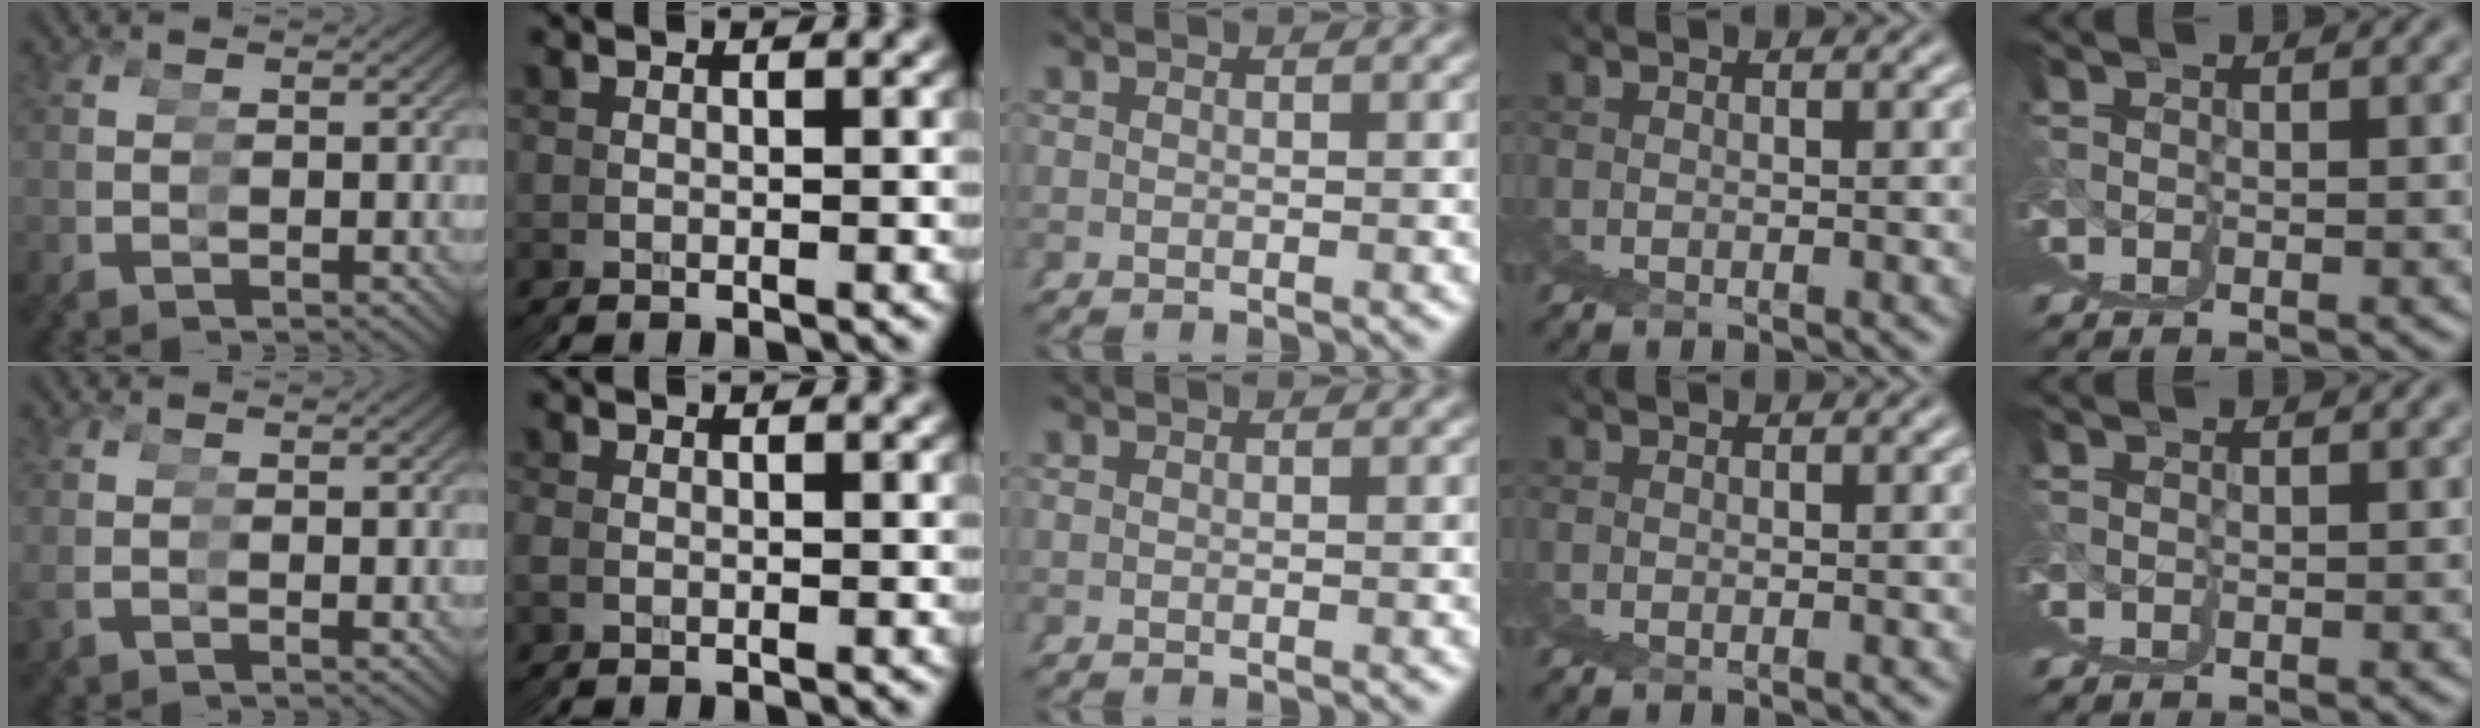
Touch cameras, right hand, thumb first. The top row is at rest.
{"thumb": {"total": 0.9, "force": [0.7, -0.4, 0.0], "torque": [0.007, 0.012, 0.010]}, "index": {"total": 0.5, "force": [-0.2, 0.0, -0.5], "torque": [0.004, -0.001, -0.005]}}